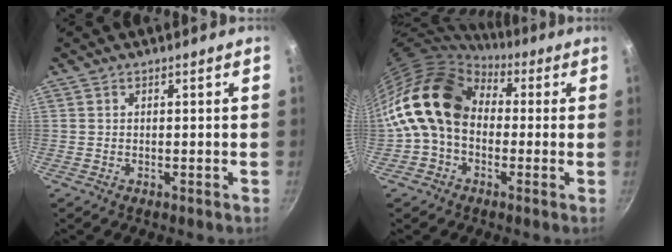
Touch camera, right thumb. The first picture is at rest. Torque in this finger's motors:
{"motor_torque": [2.52, 2.49, 1.31, -1.16, 0.29]}